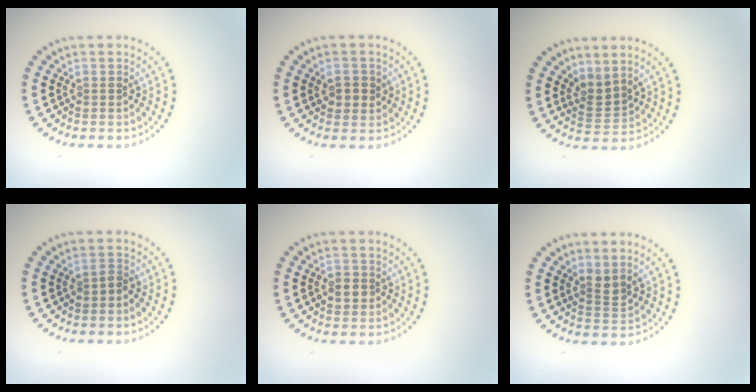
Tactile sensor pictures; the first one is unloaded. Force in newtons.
{"total": 2.0, "press": 1.9, "slide": 0.5}
{"total": 2.2, "press": 1.6, "slide": 1.6}
{"total": 0.9, "press": 0.7, "slide": 0.5}
{"total": 1.6, "press": 1.6, "slide": 0.2}
{"total": 1.5, "press": 1.2, "slide": 1.0}